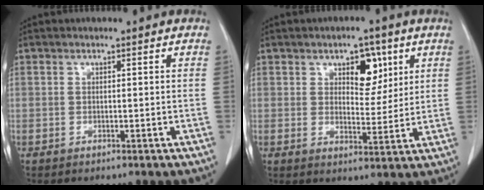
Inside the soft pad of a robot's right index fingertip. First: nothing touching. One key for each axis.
{"total": 6.2, "fx": 2.9, "fy": 3.3, "fz": 4.3, "tx": -0.057, "ty": 0.005, "tz": 0.045}